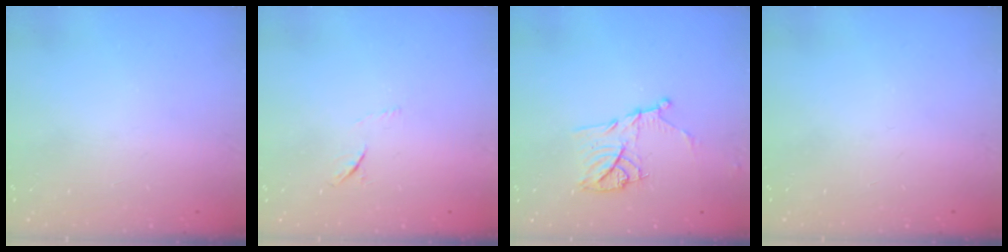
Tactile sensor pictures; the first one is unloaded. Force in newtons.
{"total": 4.2, "press": 4.0, "slide": 1.4}
{"total": 11.8, "press": 11.8, "slide": 0.5}
{"total": 0.0}